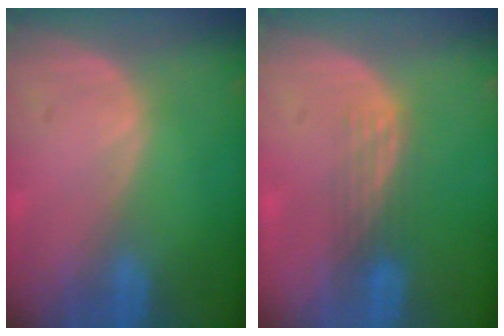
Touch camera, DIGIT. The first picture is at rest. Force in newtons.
{"total": 3.0, "press": 2.7, "slide": 1.3}